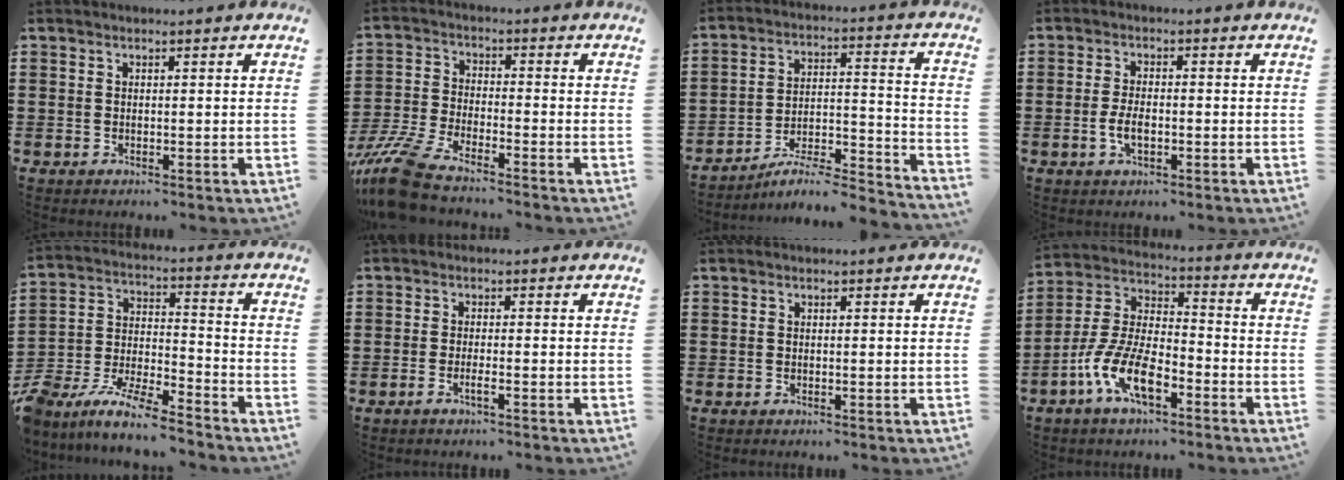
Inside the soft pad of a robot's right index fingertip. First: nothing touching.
{"total": 8.0, "force": [-6.9, 0.7, 4.0], "torque": [-0.109, -0.010, -0.139]}
{"total": 5.4, "force": [-4.9, 0.7, 2.3], "torque": [-0.036, -0.010, -0.096]}
{"total": 3.4, "force": [-0.9, 1.5, 3.0], "torque": [-0.069, -0.002, -0.020]}
{"total": 7.2, "force": [-6.9, 0.6, 2.0], "torque": [-0.050, -0.004, -0.141]}
{"total": 1.7, "force": [-0.9, 0.1, 1.4], "torque": [-0.025, -0.002, -0.017]}
{"total": 0.0}
{"total": 9.9, "force": [-5.6, 3.6, 7.3], "torque": [-0.182, -0.010, -0.111]}